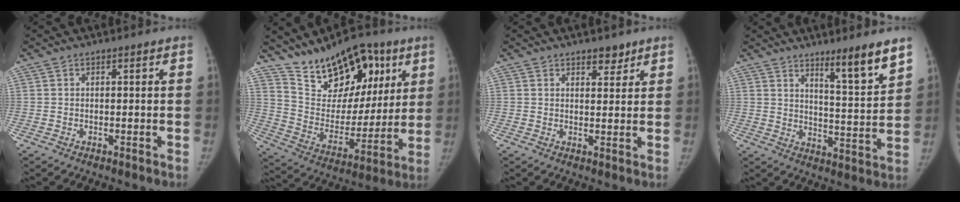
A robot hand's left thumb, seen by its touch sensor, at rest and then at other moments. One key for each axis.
{"total": 20.8, "fx": 12.4, "fy": 11.9, "fz": 11.8, "tx": -0.136, "ty": -0.046, "tz": 0.213}
{"total": 3.1, "fx": 2.3, "fy": 1.5, "fz": 1.3, "tx": -0.001, "ty": -0.015, "tz": 0.034}
{"total": 9.8, "fx": 7.1, "fy": 0.7, "fz": 6.8, "tx": -0.092, "ty": -0.064, "tz": 0.112}